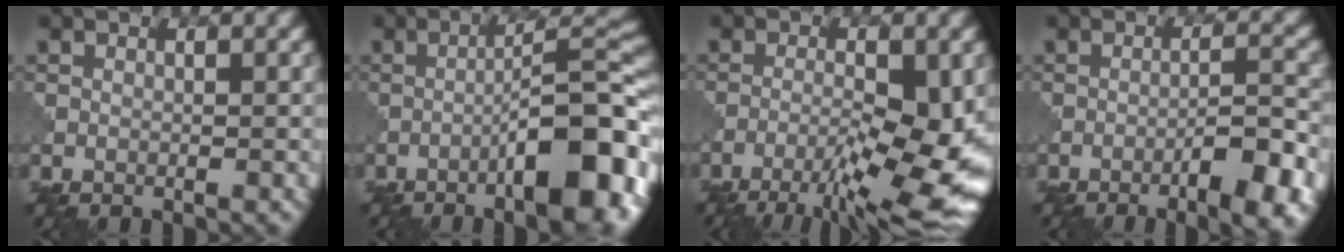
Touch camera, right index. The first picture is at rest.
{"total": 11.7, "force": [-4.7, 3.1, 10.3], "torque": [-0.139, 0.009, -0.067]}
{"total": 10.5, "force": [-5.2, 2.2, 8.8], "torque": [-0.145, -0.014, -0.074]}
{"total": 7.4, "force": [-3.8, 1.8, 6.0], "torque": [-0.085, 0.009, -0.050]}